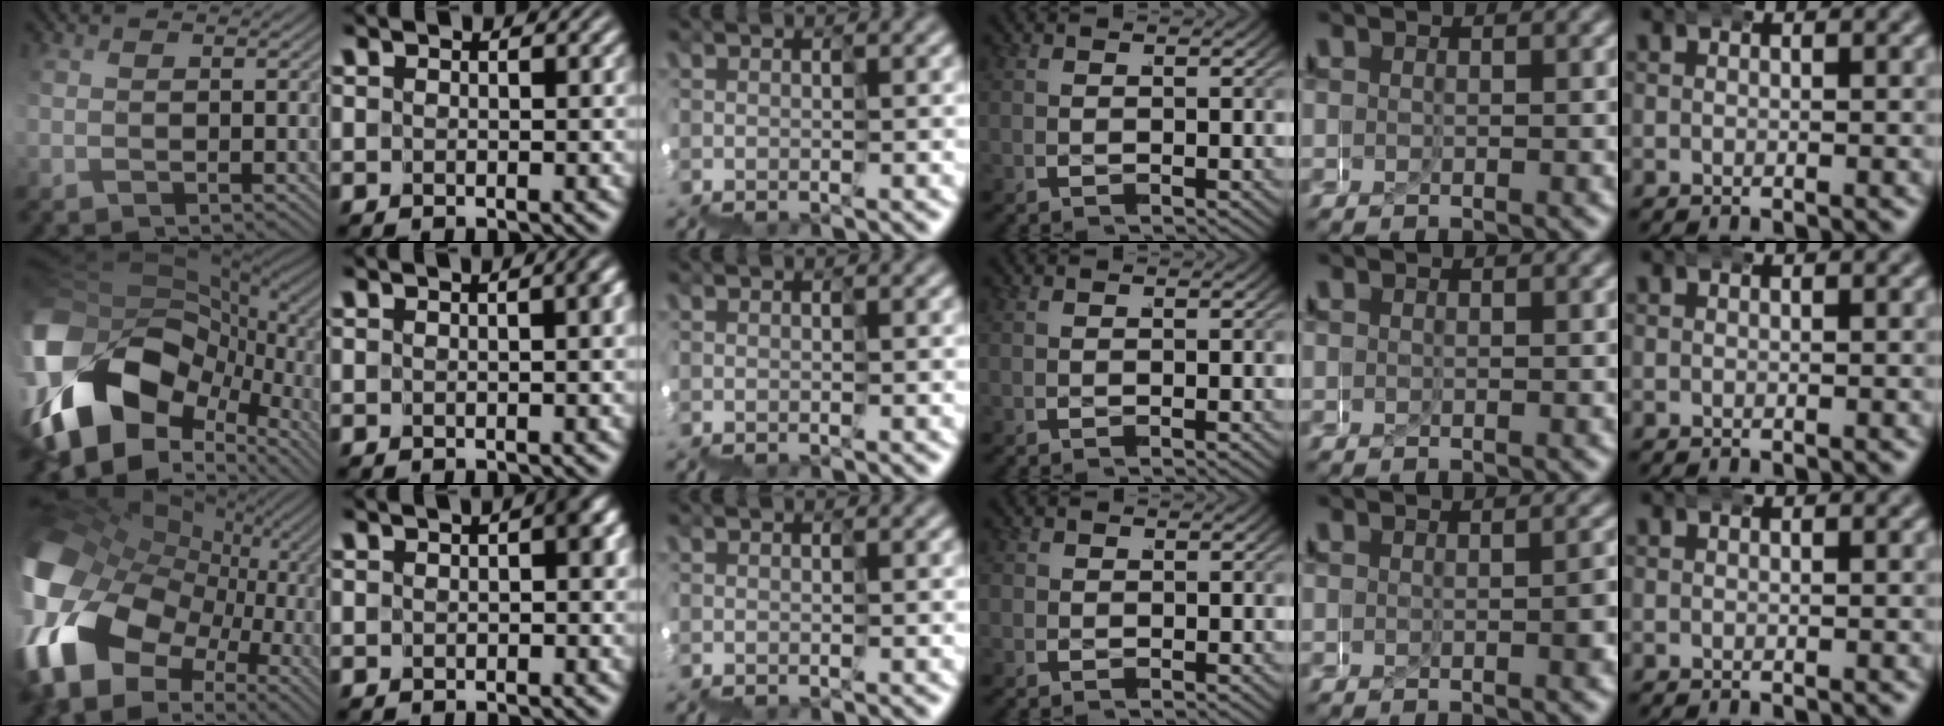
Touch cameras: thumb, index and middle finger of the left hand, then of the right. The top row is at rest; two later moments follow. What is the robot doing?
{"motion": "wrap", "object": "ethernet cable"}